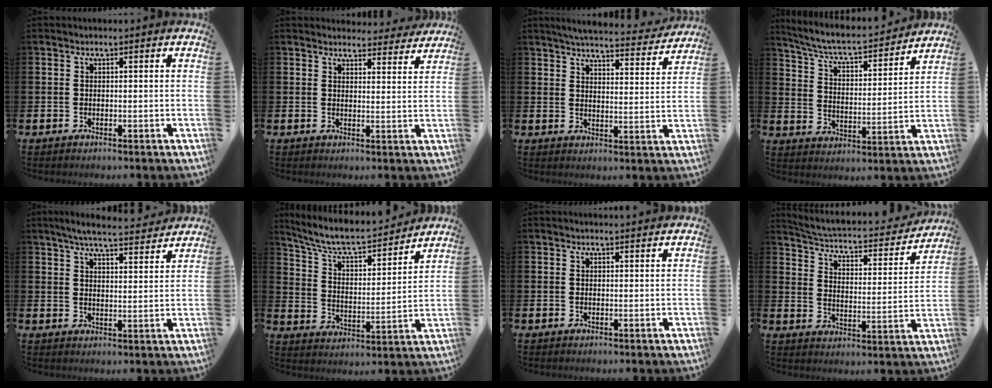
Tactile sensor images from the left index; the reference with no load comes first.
{"total": 4.0, "force": [3.9, 0.8, 0.1], "torque": [0.005, -0.026, 0.068]}
{"total": 5.6, "force": [5.4, 0.6, 1.4], "torque": [-0.031, -0.039, 0.091]}
{"total": 6.5, "force": [6.0, 1.0, 2.3], "torque": [-0.073, -0.051, 0.097]}
{"total": 6.0, "force": [5.7, 0.3, 1.8], "torque": [-0.037, -0.035, 0.096]}
{"total": 8.0, "force": [7.3, 1.7, 2.8], "torque": [-0.089, -0.053, 0.123]}
{"total": 1.2, "force": [1.2, -0.1, 0.0], "torque": [0.013, -0.010, 0.019]}
{"total": 4.6, "force": [4.1, 1.2, 1.5], "torque": [-0.053, -0.039, 0.060]}